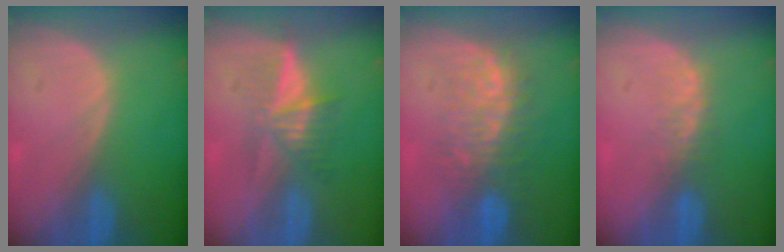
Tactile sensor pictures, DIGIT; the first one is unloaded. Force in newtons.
{"total": 5.2, "press": 4.8, "slide": 1.8}
{"total": 7.8, "press": 7.6, "slide": 1.7}
{"total": 2.8, "press": 2.4, "slide": 1.5}